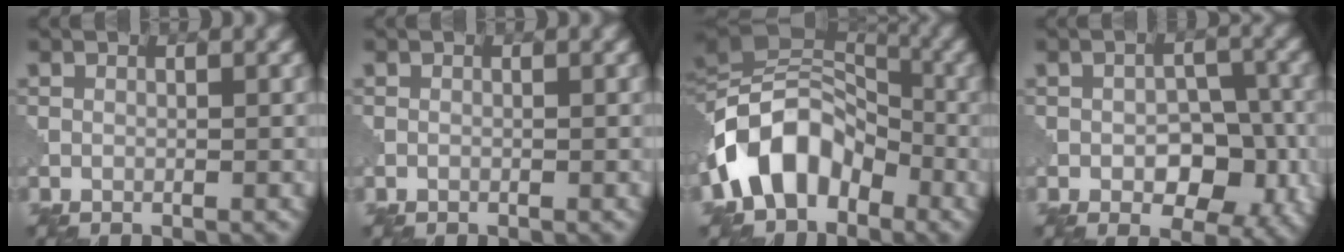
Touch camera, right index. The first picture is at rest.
{"total": 0.0}
{"total": 10.2, "force": [-4.2, 6.8, 6.3], "torque": [-0.106, 0.014, -0.099]}
{"total": 6.3, "force": [-1.6, 3.8, 4.7], "torque": [-0.057, -0.003, -0.022]}